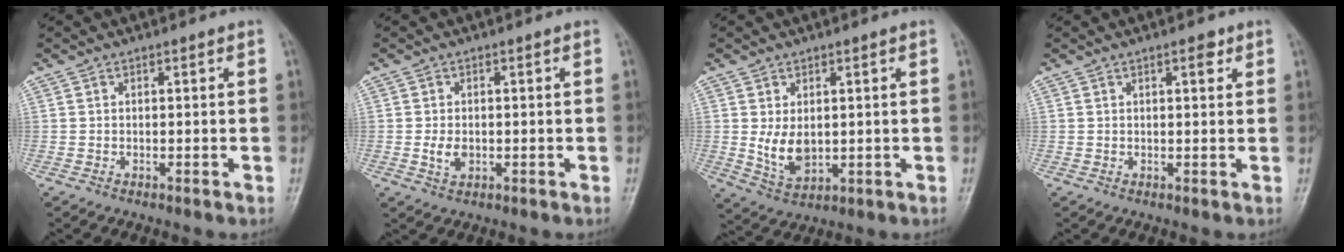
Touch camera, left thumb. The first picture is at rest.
{"total": 3.0, "force": [-0.4, 2.1, 2.1], "torque": [-0.039, -0.002, -0.006]}
{"total": 6.2, "force": [0.5, 4.1, 4.6], "torque": [-0.071, -0.016, 0.024]}
{"total": 2.2, "force": [1.2, 0.8, 1.7], "torque": [-0.018, -0.003, 0.015]}